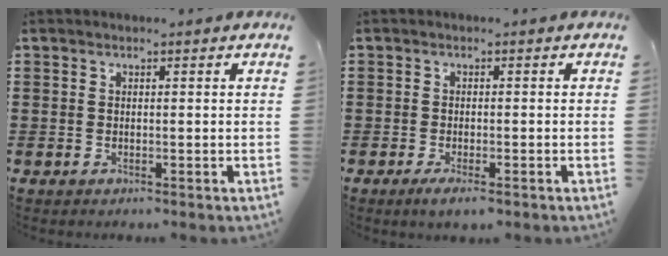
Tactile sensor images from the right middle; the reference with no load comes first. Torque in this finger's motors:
{"motor_torque": [2.14, 0.00, 0.28, 0.21]}